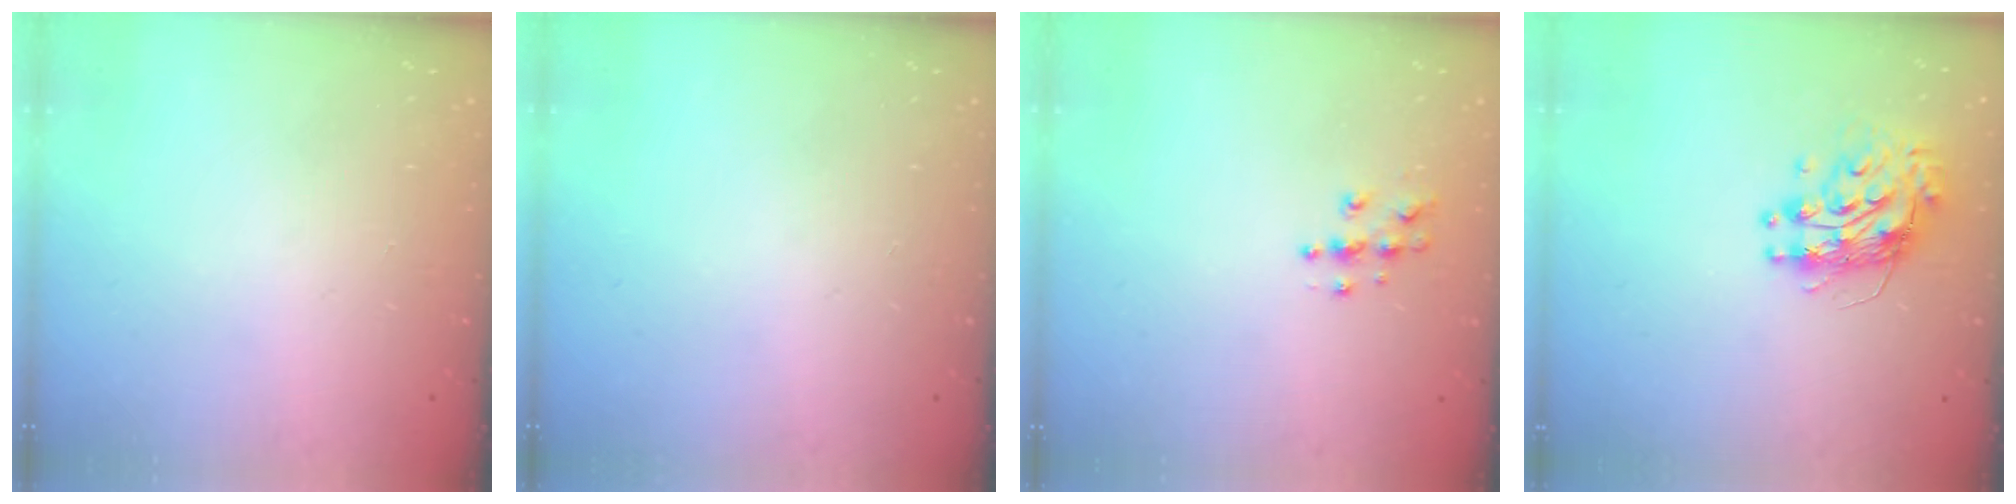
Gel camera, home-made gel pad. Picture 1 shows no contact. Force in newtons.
{"total": 0.0}
{"total": 4.9, "press": 4.9, "slide": 0.1}
{"total": 9.1, "press": 9.1, "slide": 0.8}